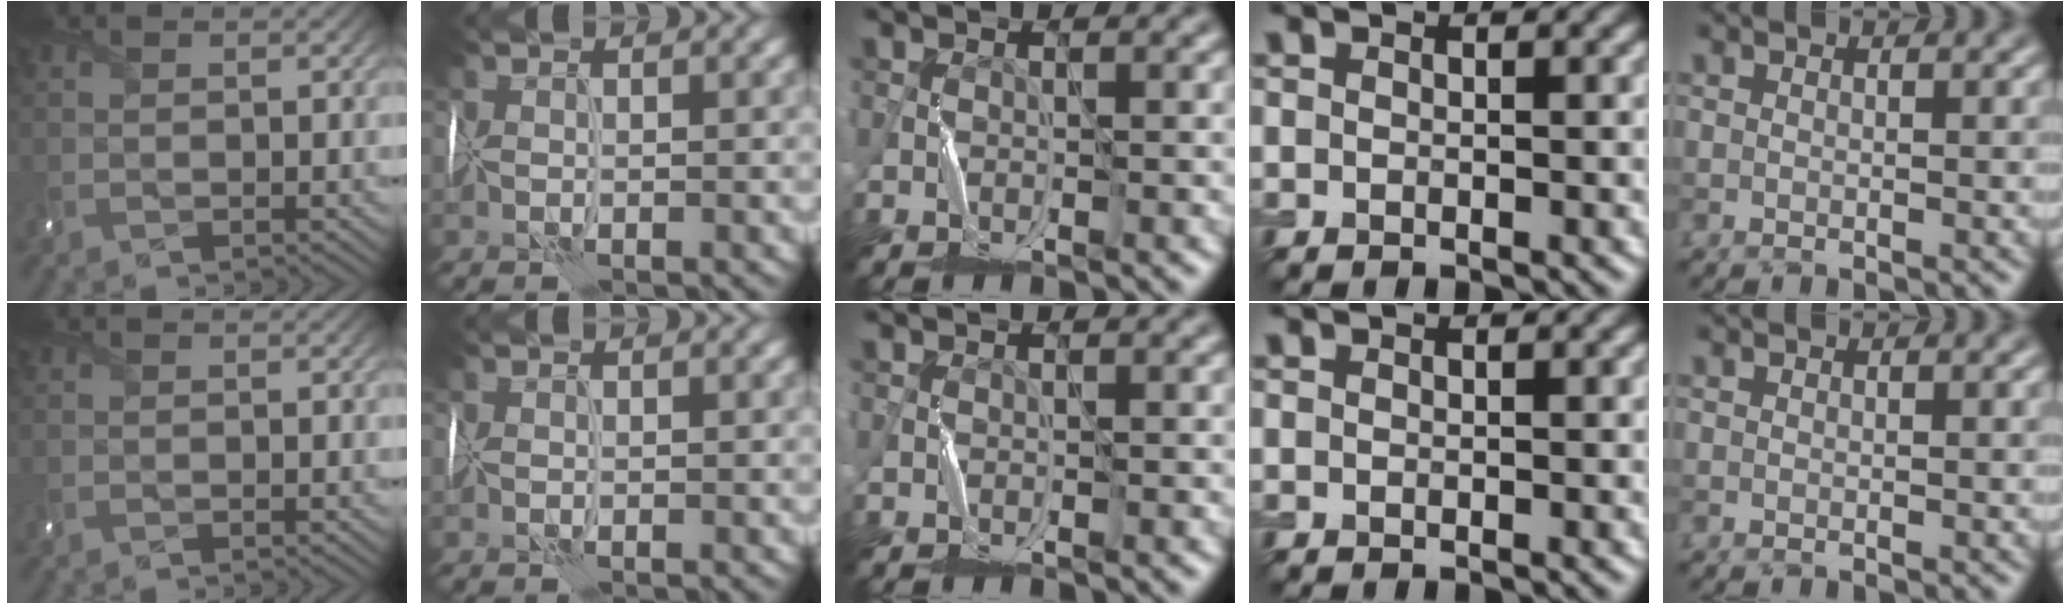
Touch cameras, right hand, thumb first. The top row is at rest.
{}